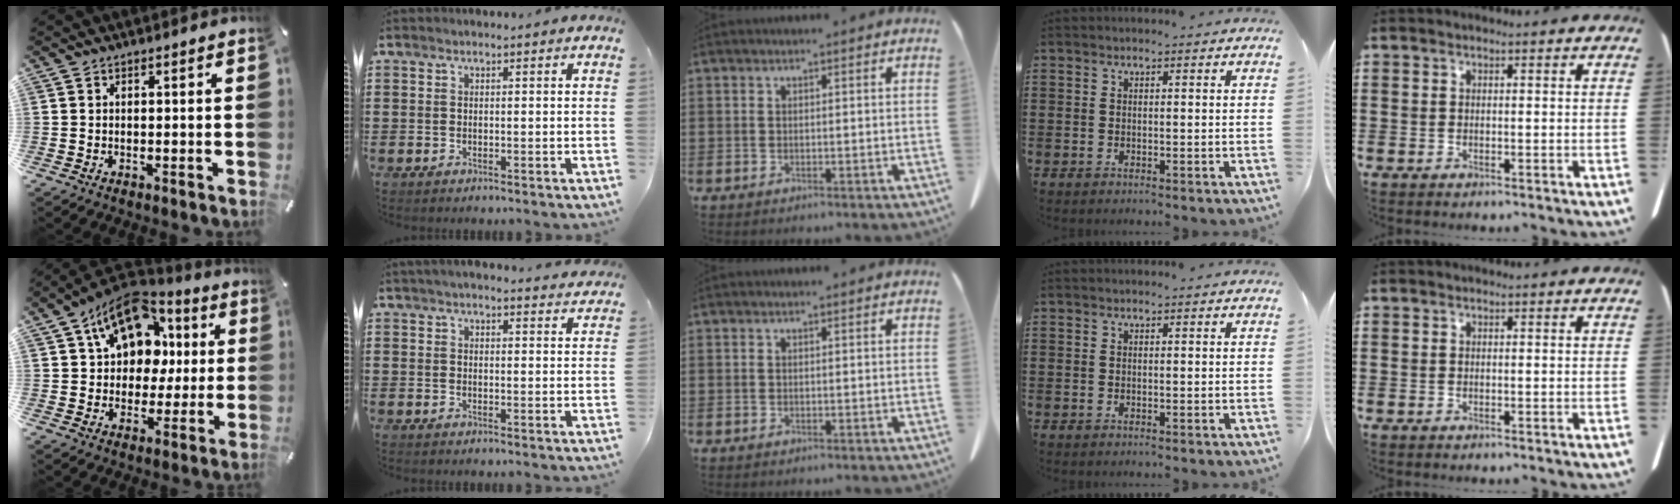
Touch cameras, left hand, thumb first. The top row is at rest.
{"thumb": {"total": 16.1, "force": [6.6, 12.1, 8.4], "torque": [-0.135, -0.026, 0.124]}, "index": {"total": 2.8, "force": [2.7, 0.1, 0.7], "torque": [-0.021, -0.005, 0.051]}}